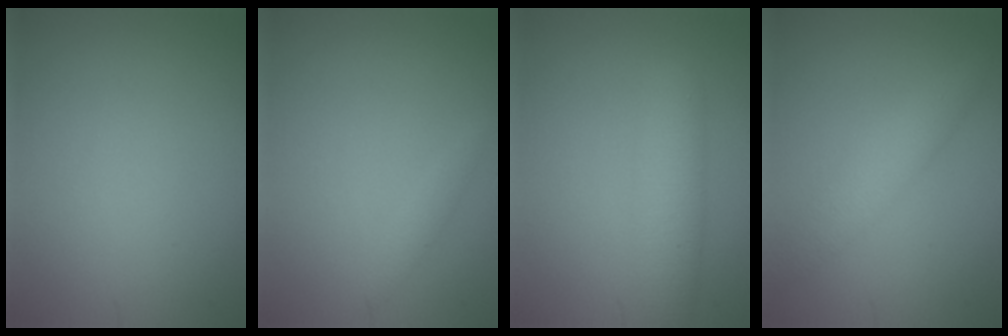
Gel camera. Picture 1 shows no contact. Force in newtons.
{"total": 0.8, "press": 0.8, "slide": 0.1}
{"total": 3.7, "press": 3.7, "slide": 0.1}
{"total": 2.9, "press": 2.9, "slide": 0.1}